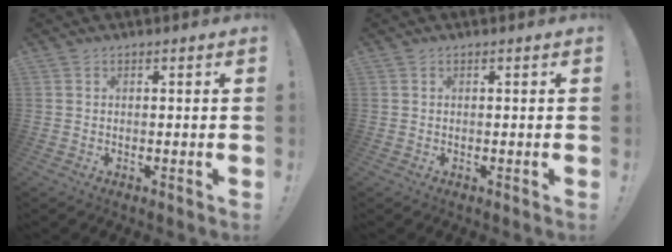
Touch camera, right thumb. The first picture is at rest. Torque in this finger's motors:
{"motor_torque": [0.00, 0.00, -0.01, 0.01, 0.00]}